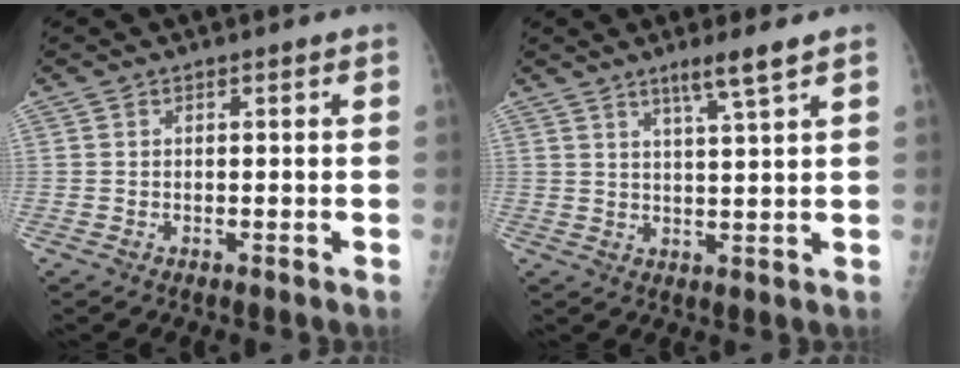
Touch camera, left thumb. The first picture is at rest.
{"total": 5.0, "force": [3.4, -0.3, 3.7], "torque": [-0.065, -0.024, 0.062]}